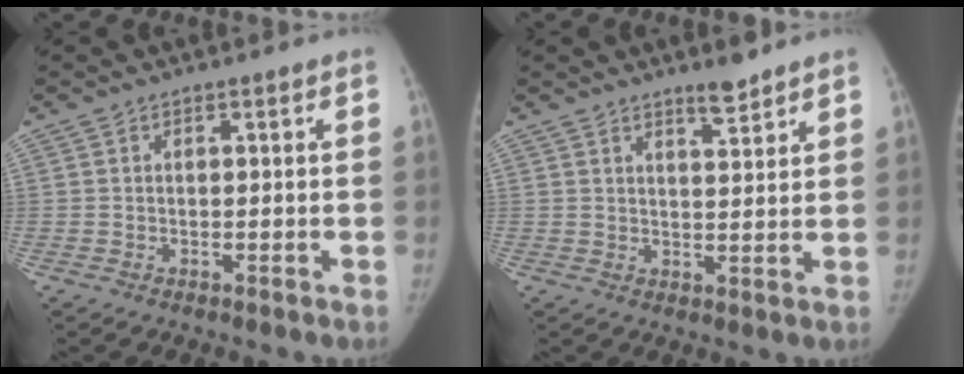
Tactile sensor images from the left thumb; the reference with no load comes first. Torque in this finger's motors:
{"motor_torque": [0.20, -0.54, 0.50, -0.37, 0.14]}